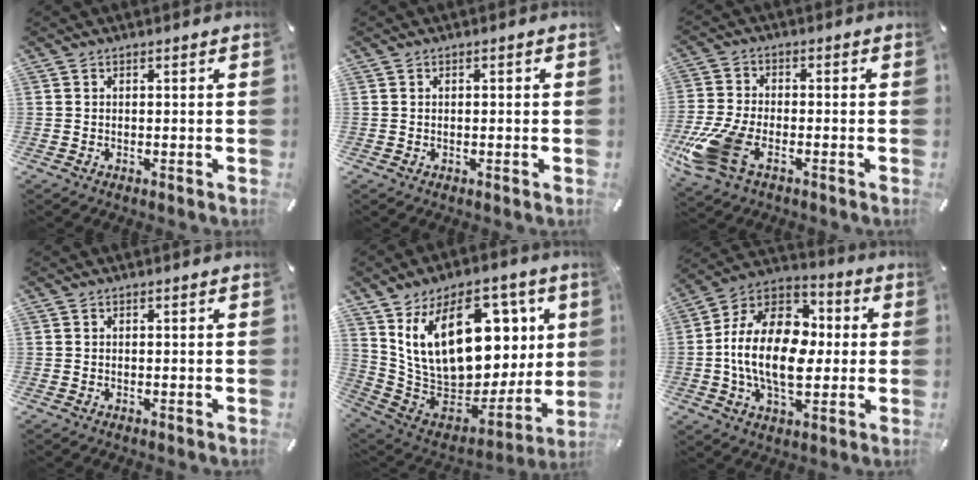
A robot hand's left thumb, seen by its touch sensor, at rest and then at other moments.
{"total": 0.7, "force": [-0.2, 0.3, 0.6], "torque": [-0.012, 0.000, -0.004]}
{"total": 12.7, "force": [-5.8, 7.0, 8.9], "torque": [-0.194, 0.009, -0.102]}
{"total": 0.0}
{"total": 24.8, "force": [8.7, 15.4, 17.4], "torque": [-0.310, -0.054, 0.163]}
{"total": 19.5, "force": [-1.6, 13.2, 14.2], "torque": [-0.281, 0.011, -0.028]}